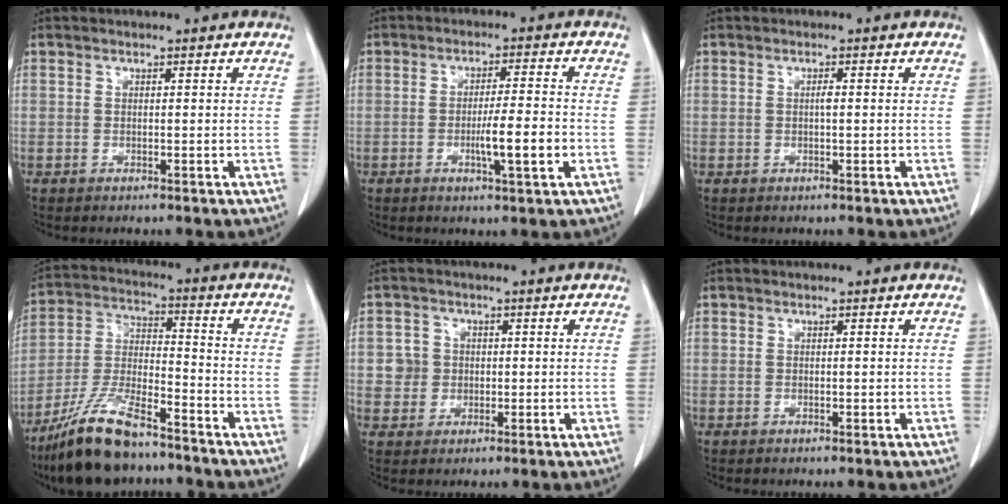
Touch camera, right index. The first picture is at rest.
{"total": 6.5, "force": [-1.9, 0.1, 6.2], "torque": [-0.097, -0.005, -0.030]}
{"total": 0.7, "force": [0.0, 0.1, 0.7], "torque": [-0.014, 0.000, -0.001]}
{"total": 13.7, "force": [-10.6, 3.0, 8.2], "torque": [-0.169, -0.016, -0.197]}
{"total": 3.4, "force": [0.2, 3.4, 0.4], "torque": [0.000, 0.010, 0.007]}
{"total": 0.0}